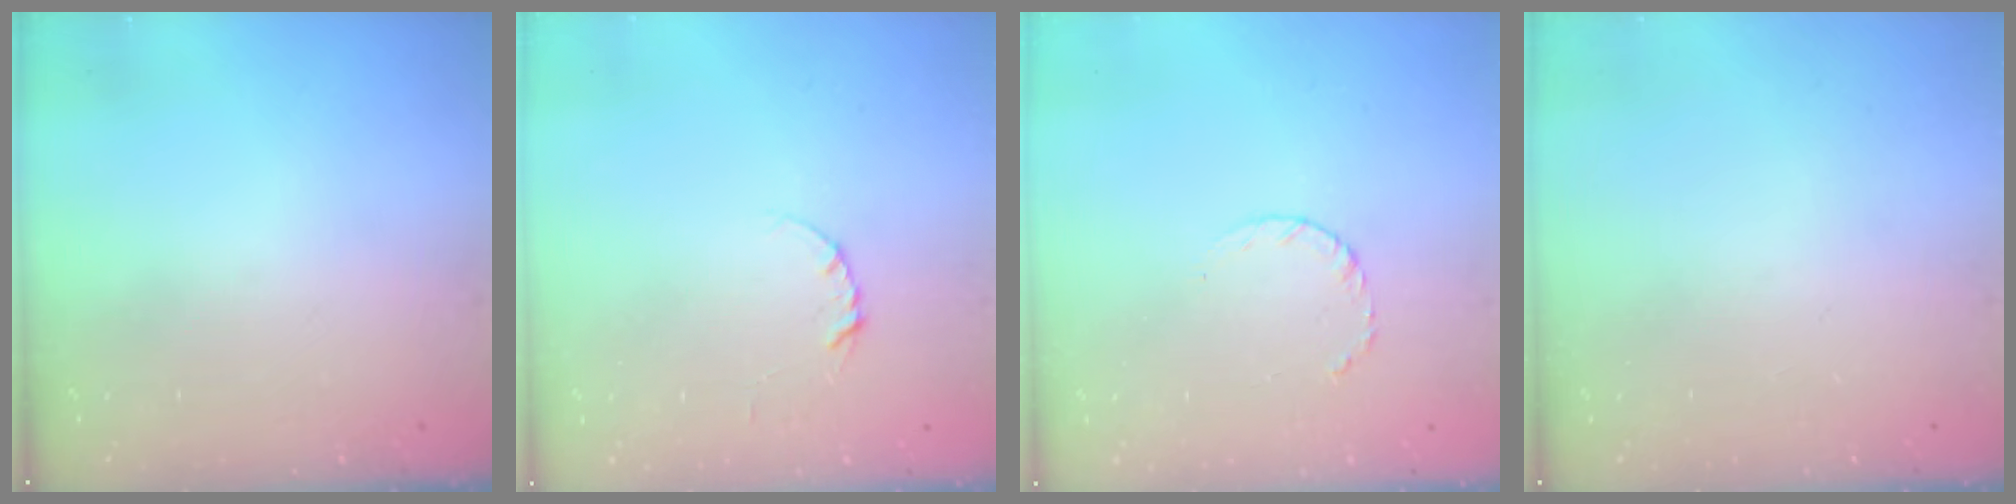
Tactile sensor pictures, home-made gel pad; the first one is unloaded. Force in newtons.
{"total": 3.7, "press": 3.7, "slide": 0.4}
{"total": 3.5, "press": 3.5, "slide": 0.4}
{"total": 0.0}